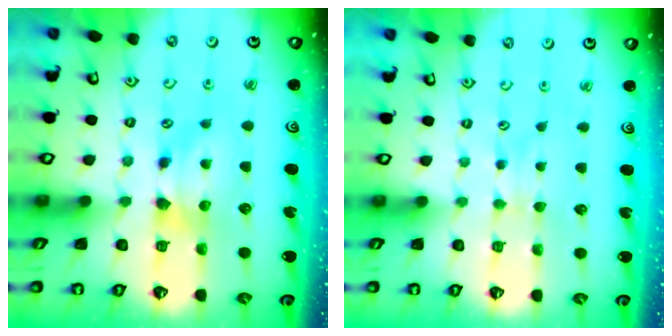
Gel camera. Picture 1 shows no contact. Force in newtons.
{"total": 2.3, "press": 2.2, "slide": 0.3}